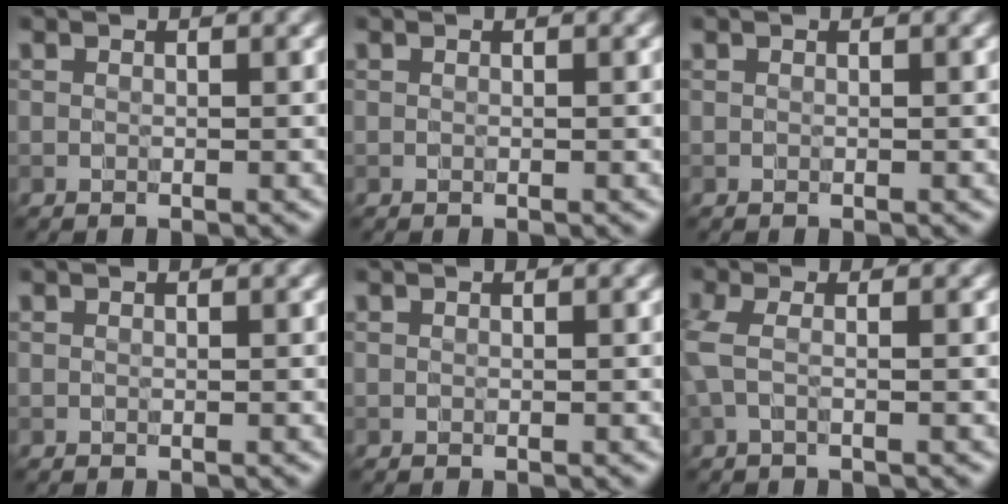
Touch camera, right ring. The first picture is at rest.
{"total": 0.0}
{"total": 0.0}
{"total": 0.0}
{"total": 0.0}
{"total": 2.4, "force": [-0.1, 0.7, 2.3], "torque": [-0.058, 0.000, -0.010]}